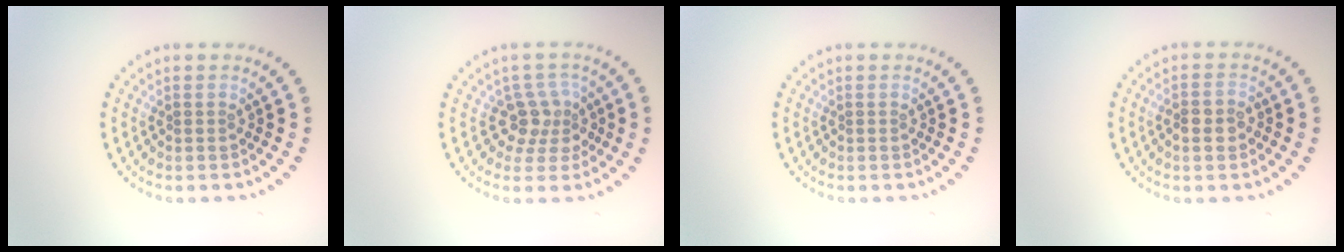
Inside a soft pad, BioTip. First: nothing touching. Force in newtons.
{"total": 2.9, "press": 2.3, "slide": 1.8}
{"total": 0.0}
{"total": 2.0, "press": 1.9, "slide": 0.6}